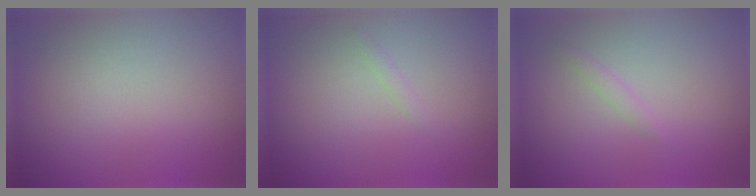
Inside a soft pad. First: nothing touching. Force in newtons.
{"total": 0.5, "press": 0.5, "slide": 0.0}
{"total": 0.8, "press": 0.8, "slide": 0.1}